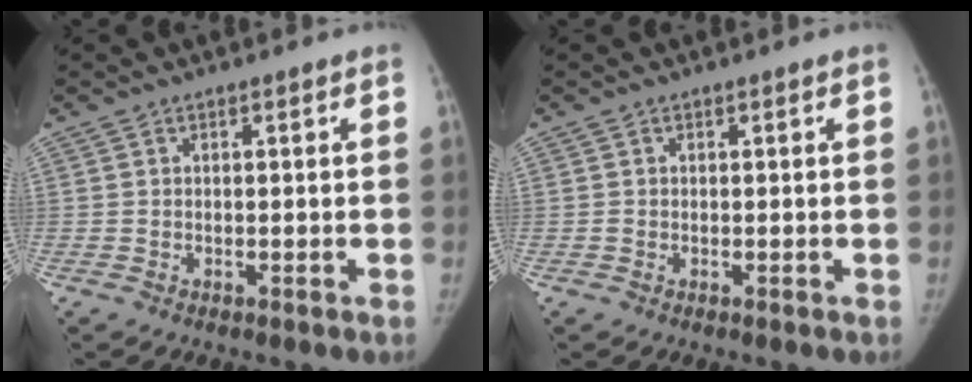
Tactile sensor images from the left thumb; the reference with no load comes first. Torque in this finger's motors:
{"motor_torque": [-0.10, 0.01, 0.00, -0.52, 0.01]}